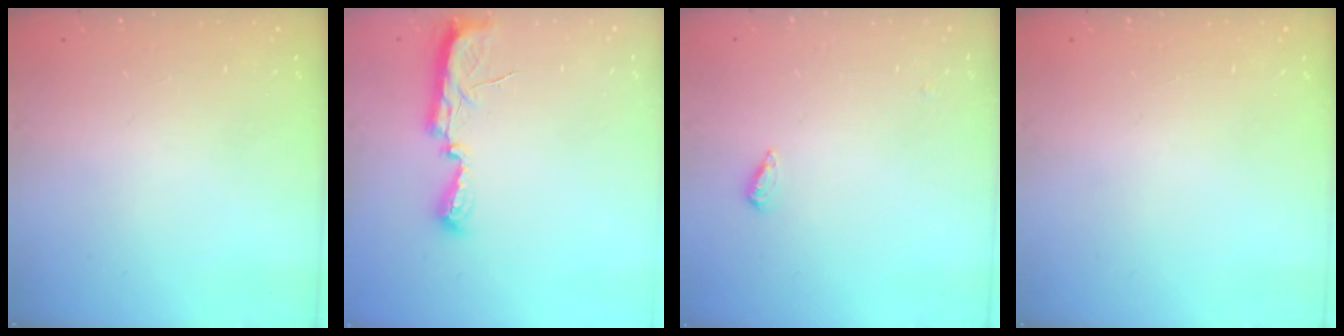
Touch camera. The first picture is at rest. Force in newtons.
{"total": 10.1, "press": 8.9, "slide": 4.8}
{"total": 2.2, "press": 2.2, "slide": 0.5}
{"total": 0.0}